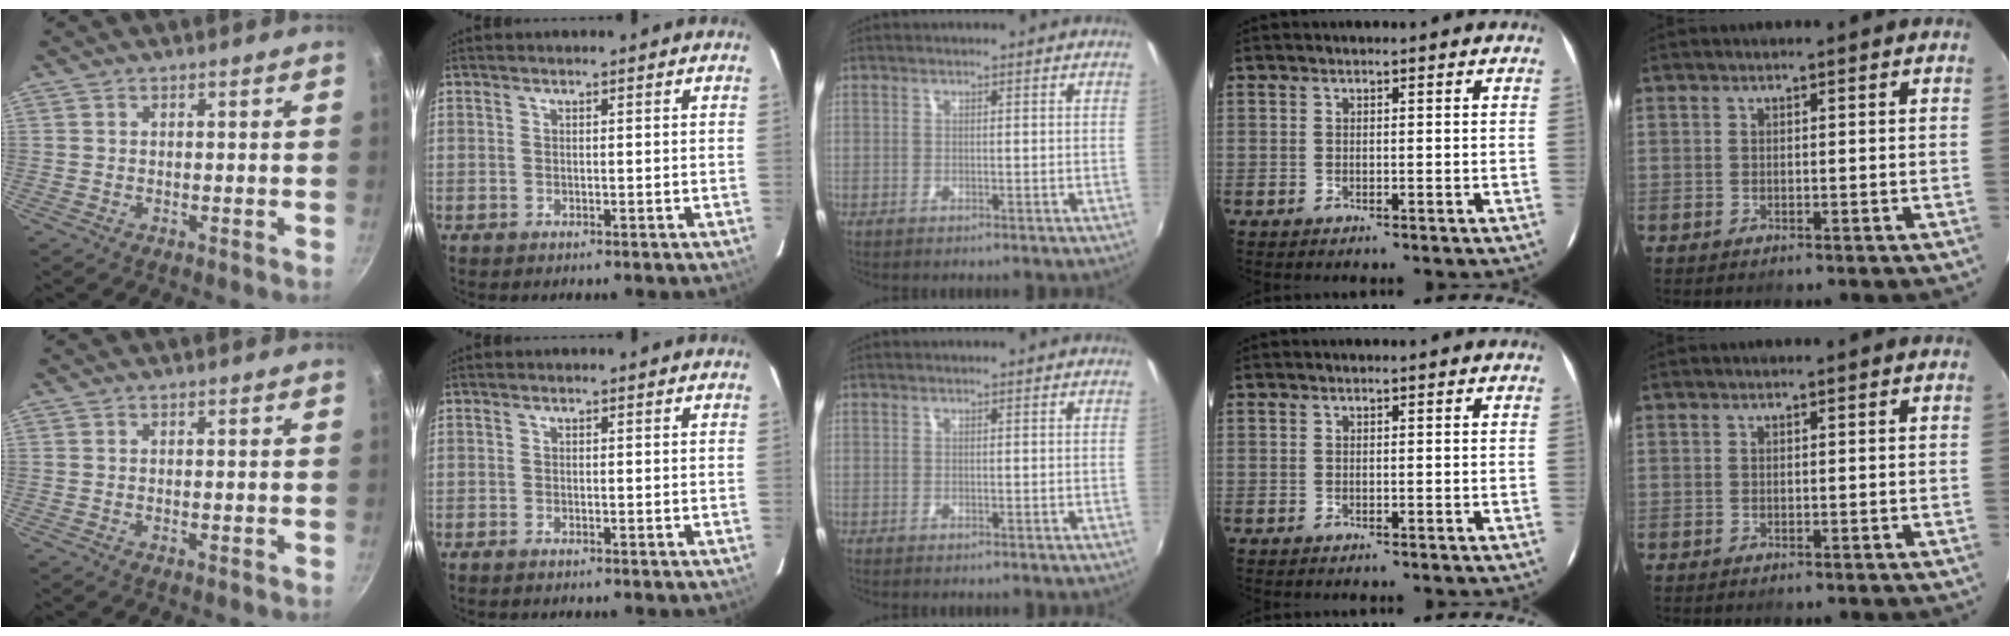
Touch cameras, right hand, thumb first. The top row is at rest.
{"thumb": {"total": 0.6, "force": [-0.1, 0.2, 0.6], "torque": [-0.009, -0.001, -0.002]}, "index": {"total": 0.7, "force": [-0.6, 0.1, 0.2], "torque": [-0.004, -0.003, -0.014]}}